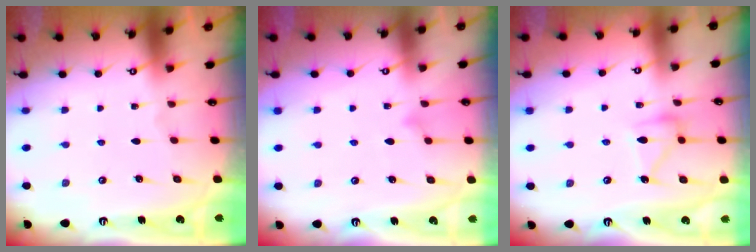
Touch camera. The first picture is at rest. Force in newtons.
{"total": 8.0, "press": 8.0, "slide": 0.4}
{"total": 11.4, "press": 11.4, "slide": 0.7}